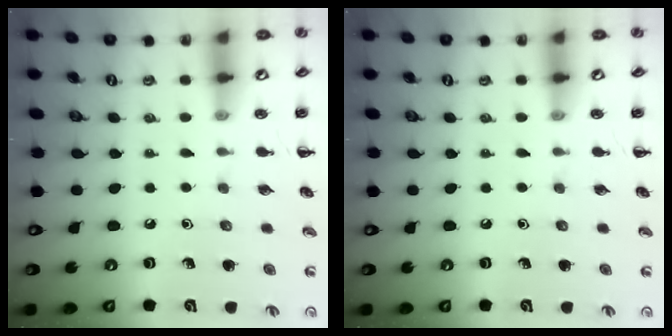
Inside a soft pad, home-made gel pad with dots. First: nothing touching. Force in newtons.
{"total": 0.0}